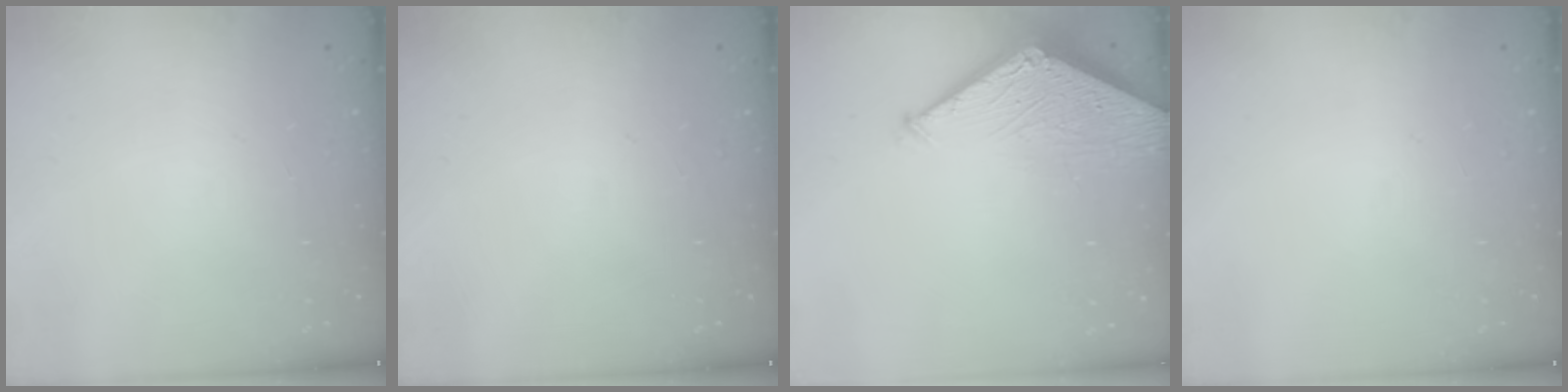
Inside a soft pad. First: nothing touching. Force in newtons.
{"total": 0.0}
{"total": 6.3, "press": 6.3, "slide": 0.4}
{"total": 0.0}